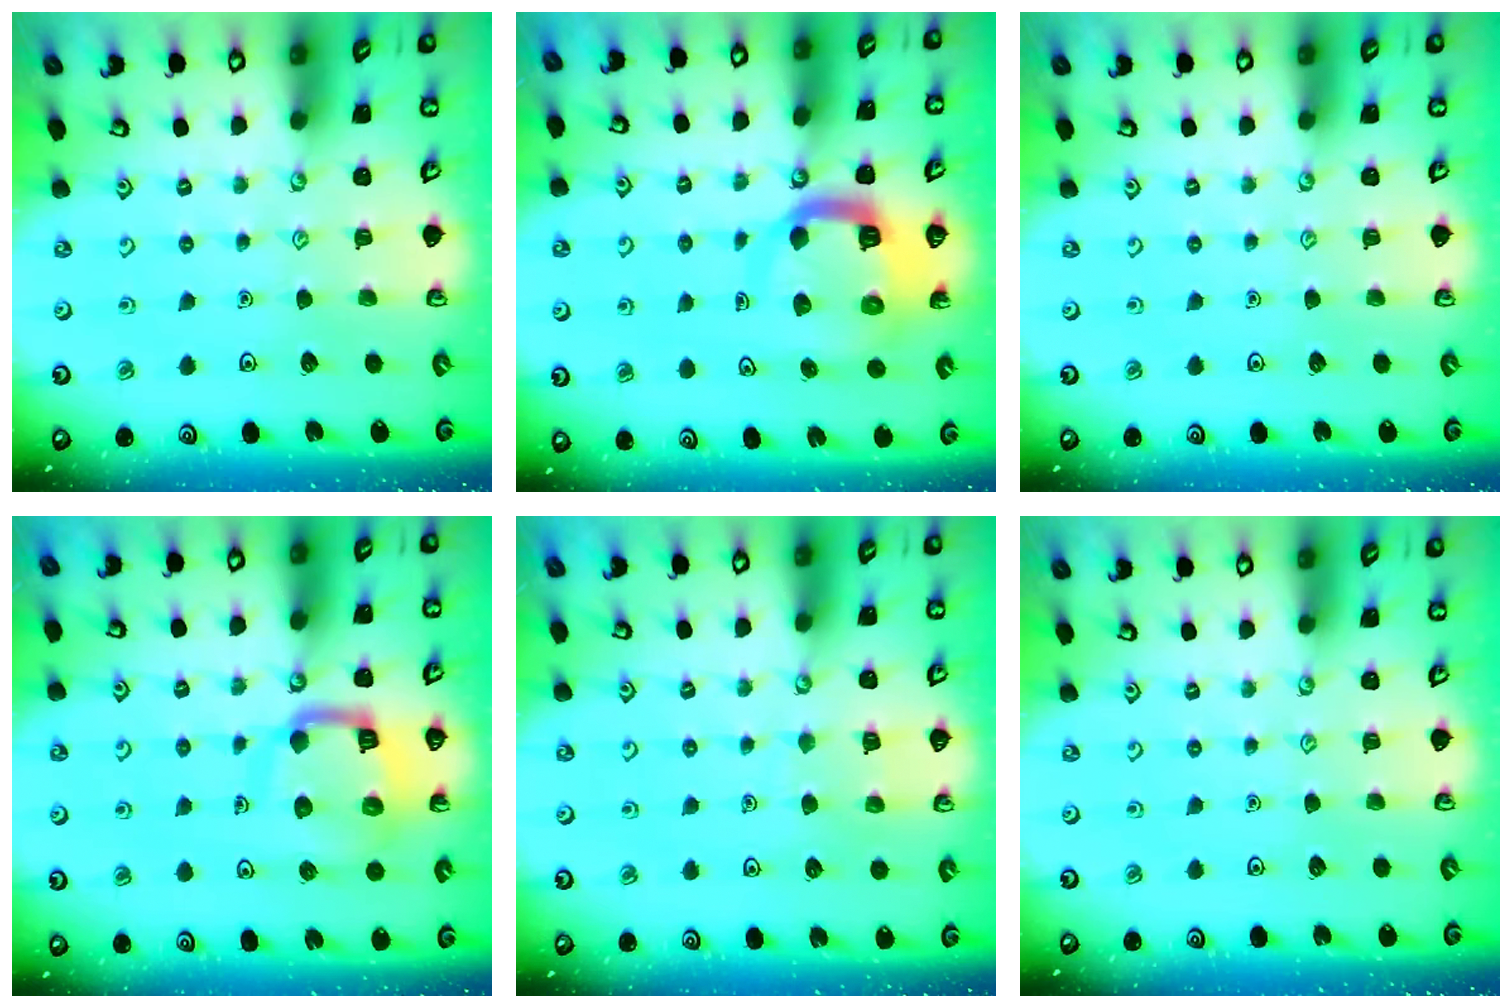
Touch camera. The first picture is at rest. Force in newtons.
{"total": 10.6, "press": 10.6, "slide": 1.3}
{"total": 0.0}
{"total": 11.8, "press": 11.7, "slide": 1.3}
{"total": 4.6, "press": 4.6, "slide": 0.4}
{"total": 0.0}